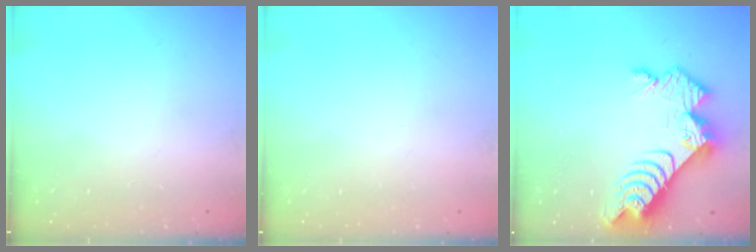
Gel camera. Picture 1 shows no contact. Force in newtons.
{"total": 0.0}
{"total": 11.6, "press": 11.5, "slide": 1.1}